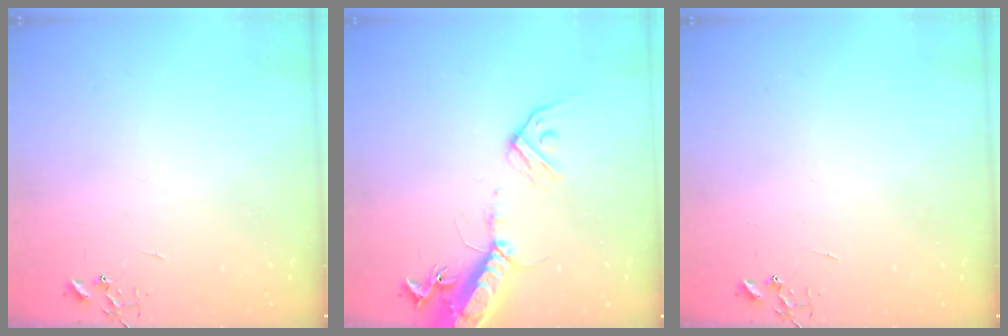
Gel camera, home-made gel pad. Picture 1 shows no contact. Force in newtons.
{"total": 16.9, "press": 16.5, "slide": 3.8}
{"total": 0.0}